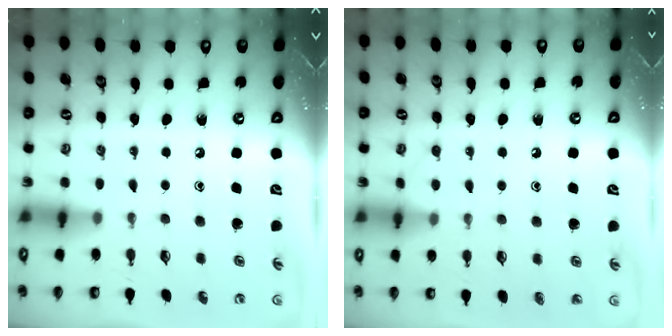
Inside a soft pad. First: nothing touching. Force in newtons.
{"total": 5.1, "press": 5.1, "slide": 0.5}